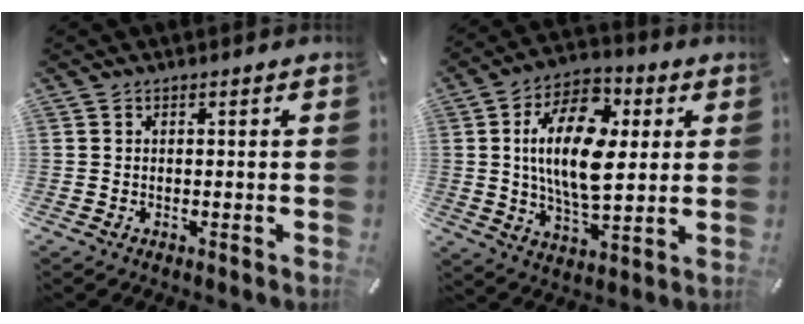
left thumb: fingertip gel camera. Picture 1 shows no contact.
{"total": 18.1, "force": [3.6, 10.2, 14.5], "torque": [-0.277, 0.002, 0.059]}